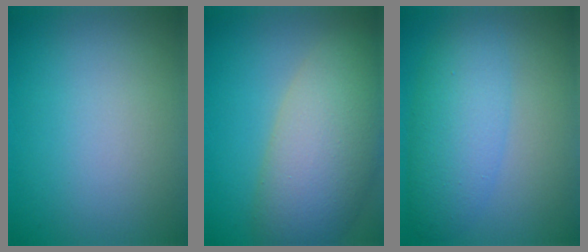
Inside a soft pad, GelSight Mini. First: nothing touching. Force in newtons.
{"total": 9.2, "press": 9.2, "slide": 0.6}
{"total": 4.9, "press": 4.9, "slide": 0.1}